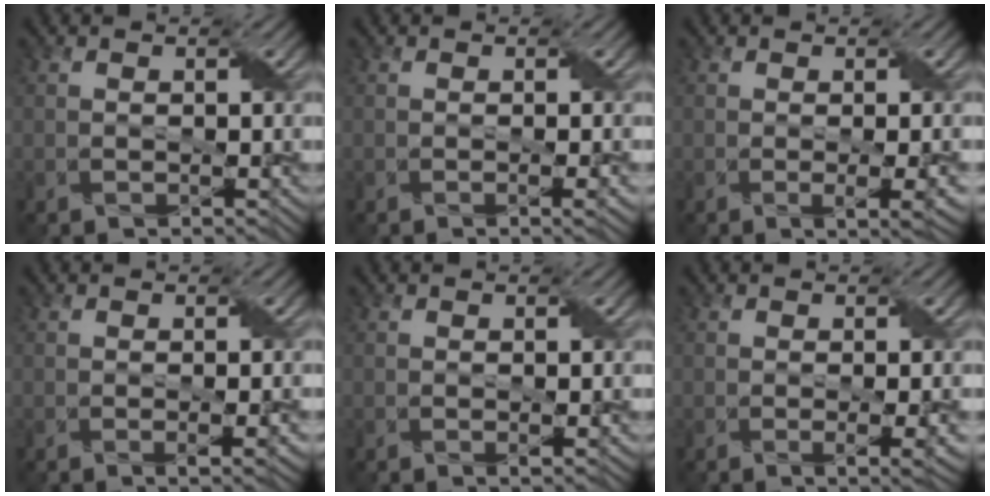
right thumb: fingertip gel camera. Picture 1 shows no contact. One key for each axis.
{"total": 1.6, "fx": -0.3, "fy": 0.3, "fz": 1.6, "tx": -0.024, "ty": 0.002, "tz": -0.004}
{"total": 3.4, "fx": -0.3, "fy": 0.8, "fz": 3.3, "tx": -0.053, "ty": 0.001, "tz": -0.003}
{"total": 2.1, "fx": -0.4, "fy": 0.4, "fz": 2.1, "tx": -0.035, "ty": -0.002, "tz": -0.003}
{"total": 0.7, "fx": 0.1, "fy": 0.1, "fz": 0.7, "tx": -0.012, "ty": 0.000, "tz": 0.000}
{"total": 3.0, "fx": -0.3, "fy": 0.7, "fz": 2.9, "tx": -0.046, "ty": 0.001, "tz": -0.003}